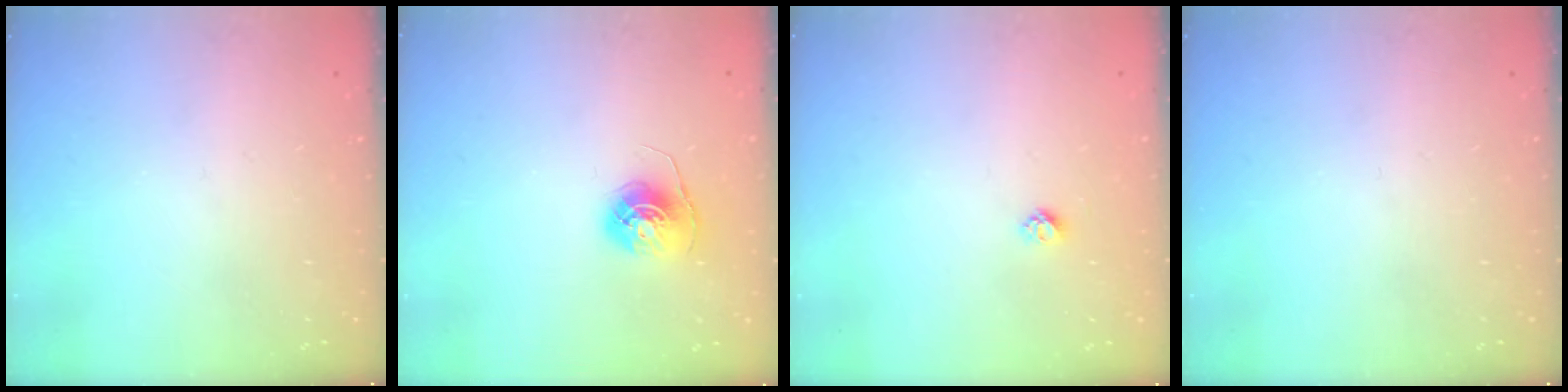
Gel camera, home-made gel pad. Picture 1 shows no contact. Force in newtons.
{"total": 6.9, "press": 6.9, "slide": 0.5}
{"total": 4.1, "press": 4.1, "slide": 0.5}
{"total": 0.0}